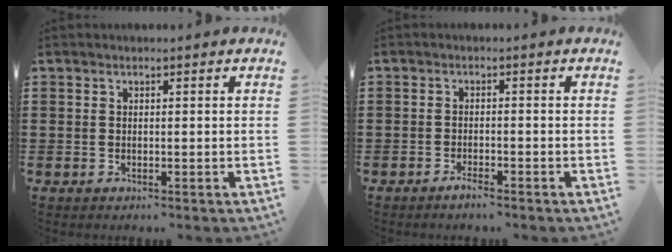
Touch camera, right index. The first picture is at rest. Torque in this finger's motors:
{"motor_torque": [0.97, 1.17, 0.10, 0.02]}